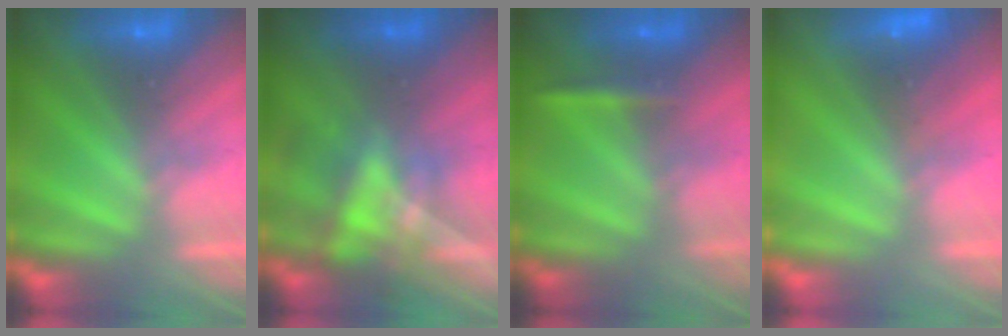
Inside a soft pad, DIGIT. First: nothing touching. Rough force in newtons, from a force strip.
{"total": 4.4}
{"total": 2.3}
{"total": 2.6}